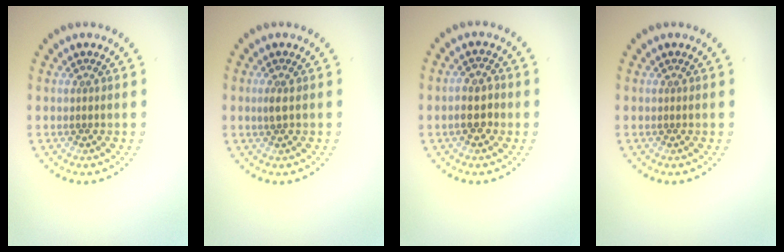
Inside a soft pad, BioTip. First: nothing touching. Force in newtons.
{"total": 0.8, "press": 0.8, "slide": 0.2}
{"total": 2.5, "press": 2.4, "slide": 0.5}
{"total": 0.0}